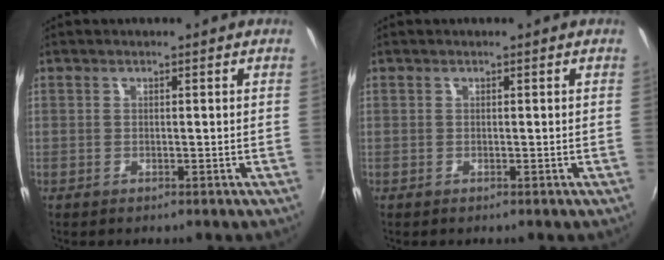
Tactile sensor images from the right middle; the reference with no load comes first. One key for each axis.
{"total": 0.0}